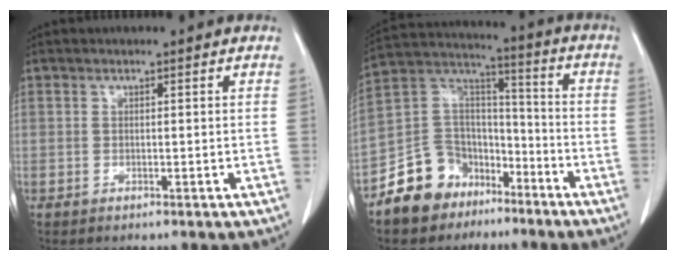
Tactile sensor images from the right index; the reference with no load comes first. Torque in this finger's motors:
{"motor_torque": [-0.21, -0.12, -0.30, -0.21]}